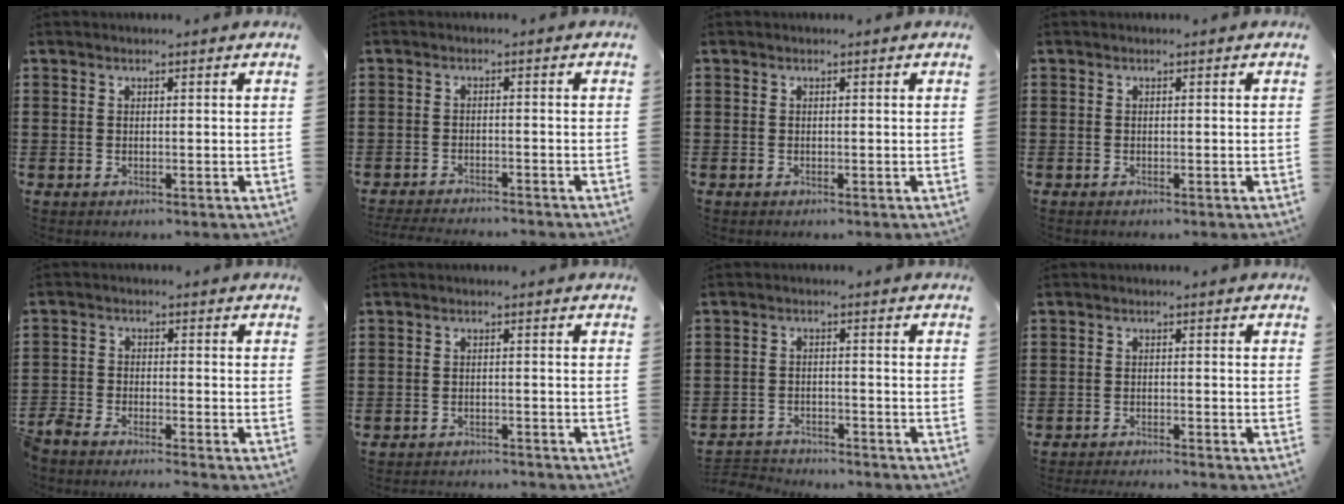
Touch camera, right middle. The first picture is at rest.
{"total": 2.5, "force": [-2.5, 0.0, 0.3], "torque": [-0.015, -0.003, -0.055]}
{"total": 0.0}
{"total": 0.0}
{"total": 3.6, "force": [-3.6, 0.2, 0.3], "torque": [-0.031, -0.006, -0.083]}
{"total": 1.8, "force": [-1.8, 0.1, -0.1], "torque": [-0.005, 0.002, -0.039]}
{"total": 2.9, "force": [-2.8, 0.3, 0.0], "torque": [-0.006, -0.001, -0.062]}
{"total": 1.7, "force": [-1.7, -0.2, 0.2], "torque": [-0.004, 0.002, -0.035]}